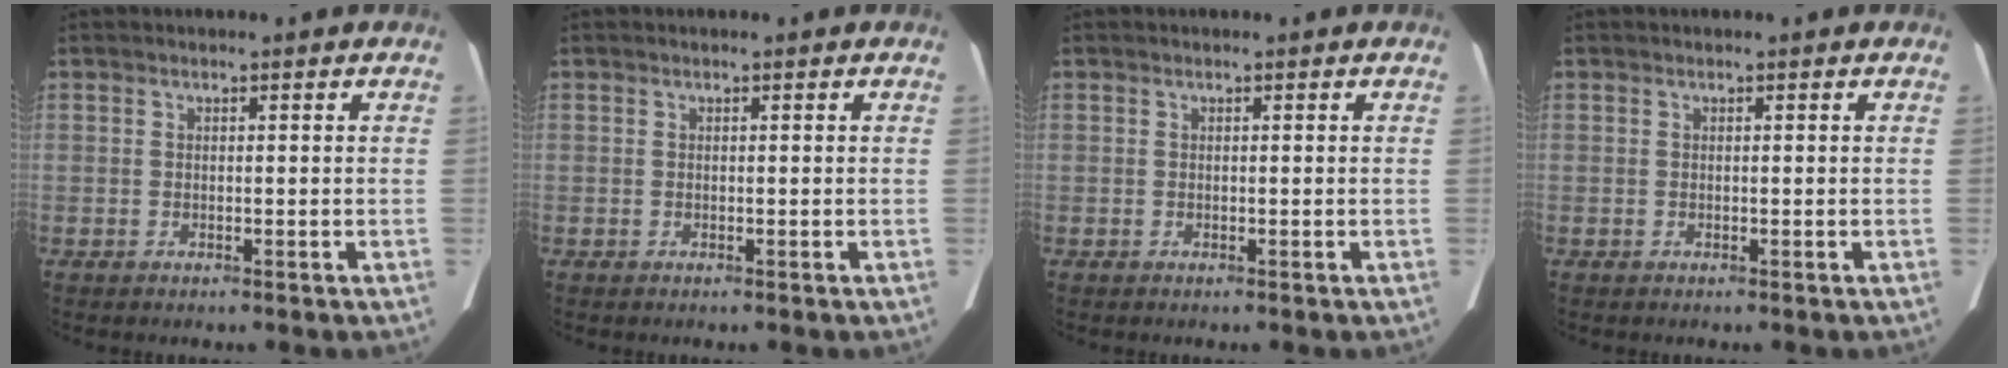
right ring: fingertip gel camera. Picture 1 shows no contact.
{"total": 0.0}
{"total": 0.0}
{"total": 0.0}